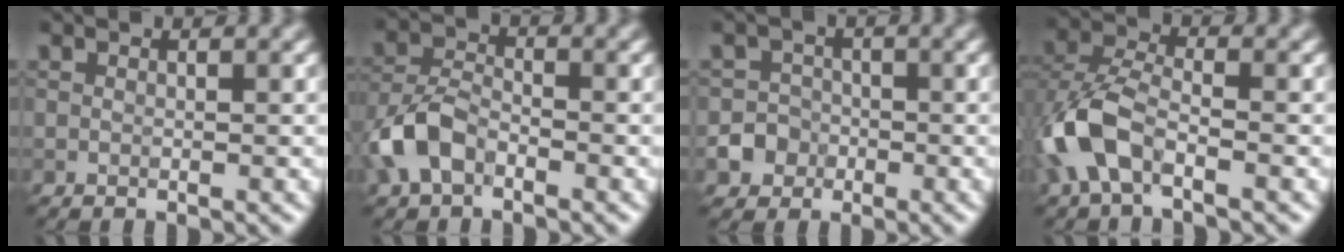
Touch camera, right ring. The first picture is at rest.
{"total": 4.7, "force": [-2.4, 2.7, 3.0], "torque": [-0.069, 0.005, -0.057]}
{"total": 3.9, "force": [-2.0, 3.2, 0.7], "torque": [0.014, -0.006, -0.038]}
{"total": 6.6, "force": [-2.6, 3.4, 4.9], "torque": [-0.123, 0.001, -0.064]}